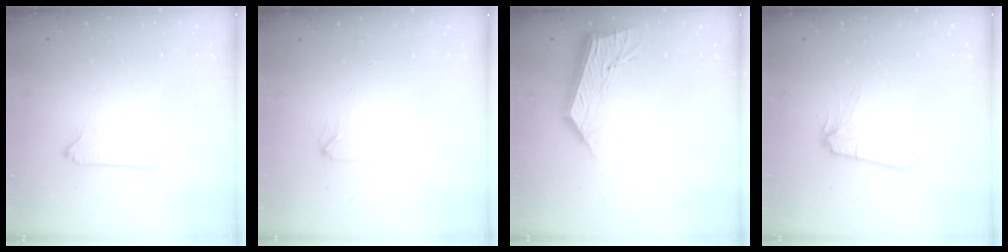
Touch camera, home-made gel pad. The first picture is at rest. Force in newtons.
{"total": 1.9, "press": 1.8, "slide": 0.3}
{"total": 12.1, "press": 12.1, "slide": 0.4}
{"total": 0.0}